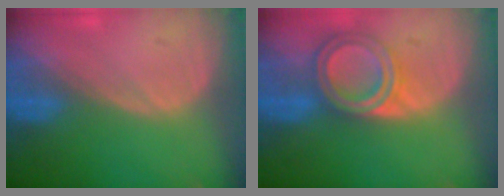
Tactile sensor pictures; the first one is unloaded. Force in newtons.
{"total": 6.8, "press": 6.0, "slide": 3.1}